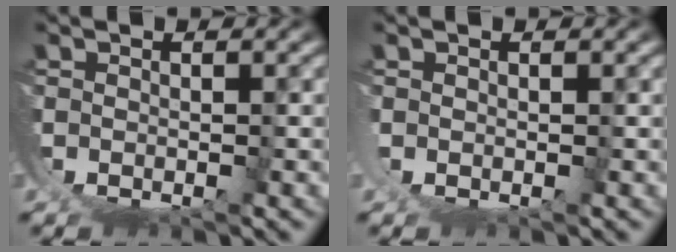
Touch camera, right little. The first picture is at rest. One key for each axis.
{"total": 0.7, "fx": 0.5, "fy": -0.2, "fz": 0.4, "tx": -0.016, "ty": -0.007, "tz": 0.014}